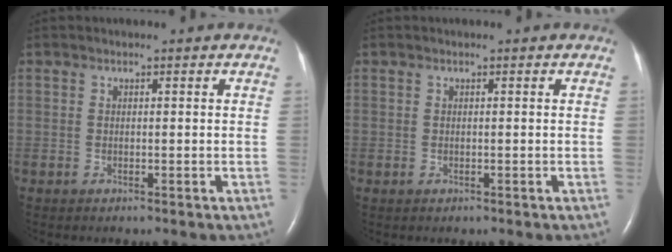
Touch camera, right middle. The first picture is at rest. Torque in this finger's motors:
{"motor_torque": [0.17, -0.13, -0.09, -0.01]}